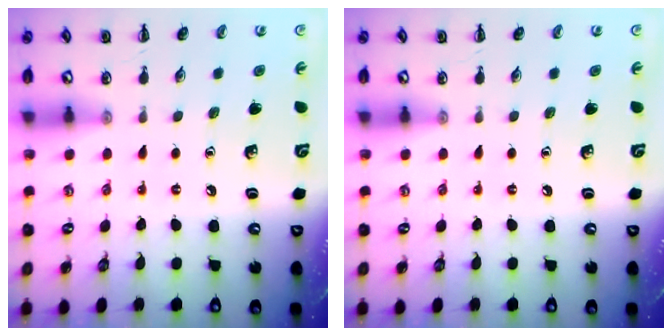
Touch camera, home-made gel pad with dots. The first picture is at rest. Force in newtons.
{"total": 0.0}